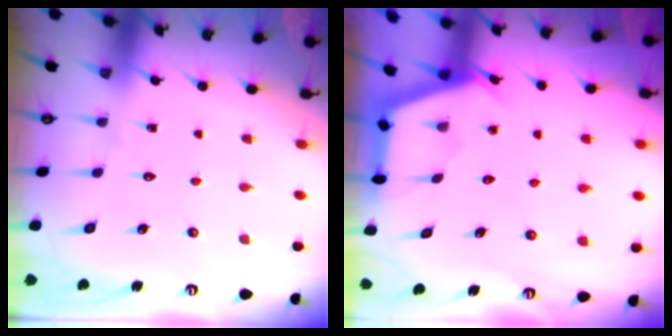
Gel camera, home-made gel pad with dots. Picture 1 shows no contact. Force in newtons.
{"total": 2.8, "press": 2.8, "slide": 0.4}